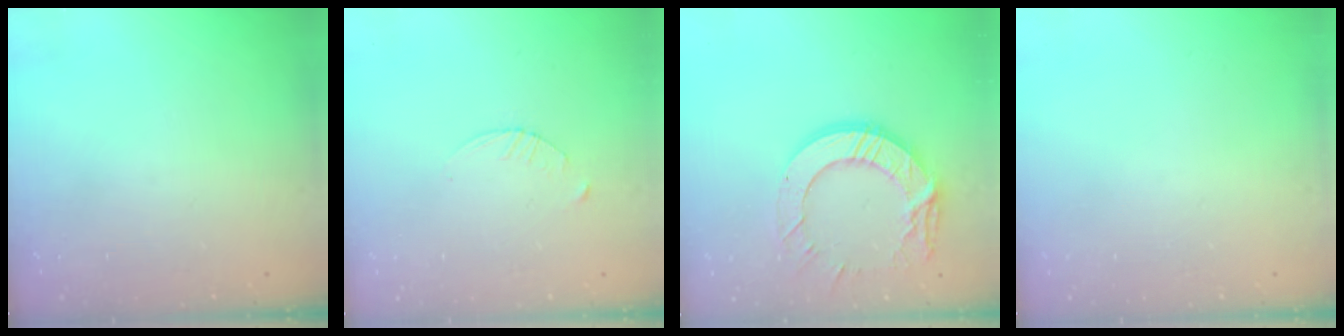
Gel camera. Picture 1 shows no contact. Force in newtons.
{"total": 2.9, "press": 2.9, "slide": 0.4}
{"total": 15.0, "press": 14.9, "slide": 1.5}
{"total": 0.0}